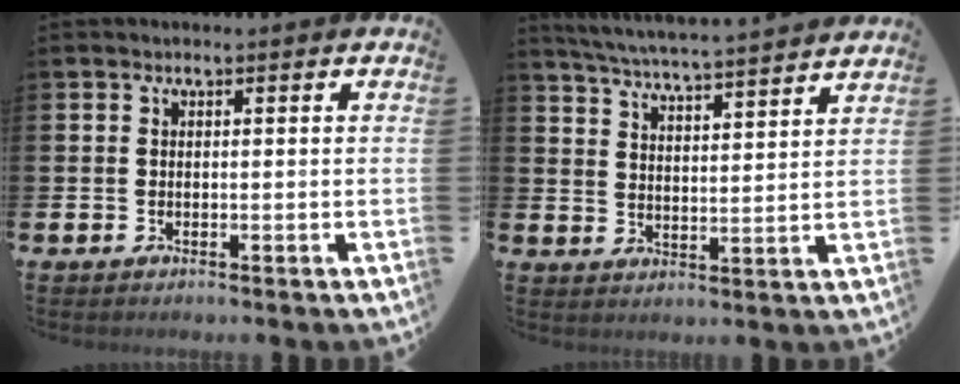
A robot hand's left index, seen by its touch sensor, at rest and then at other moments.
{"total": 5.7, "force": [5.6, -0.4, 1.2], "torque": [-0.046, -0.044, 0.096]}